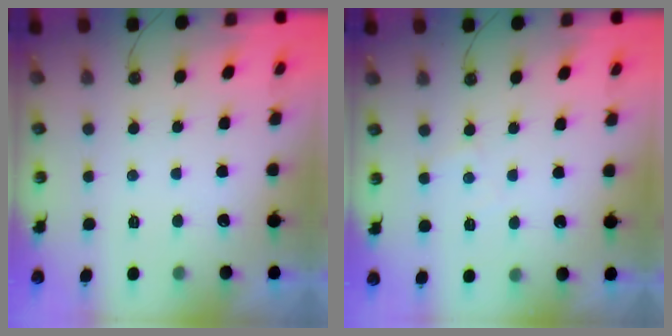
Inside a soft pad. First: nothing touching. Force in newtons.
{"total": 3.6, "press": 3.6, "slide": 0.6}